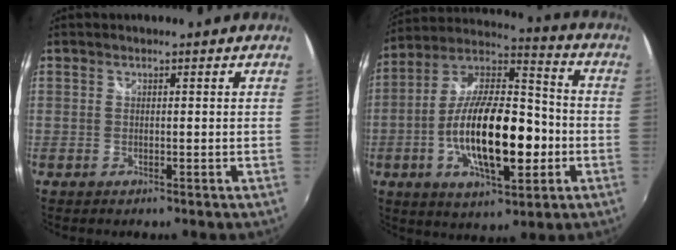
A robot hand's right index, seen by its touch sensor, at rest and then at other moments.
{"total": 21.1, "force": [-4.7, 8.3, 18.8], "torque": [-0.346, 0.006, -0.082]}